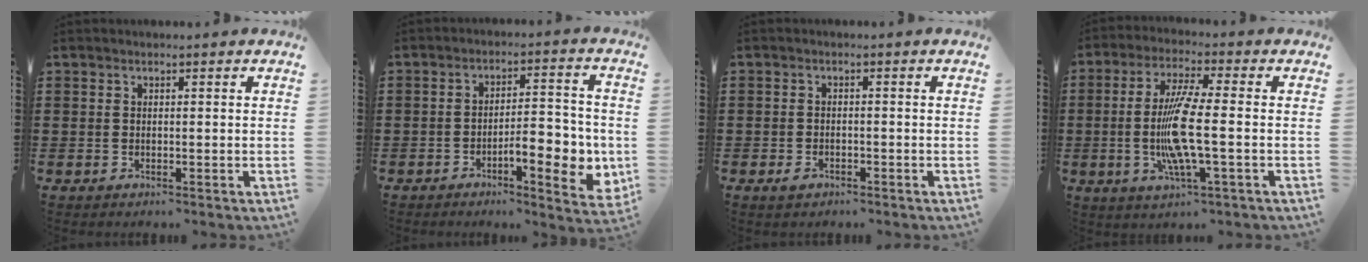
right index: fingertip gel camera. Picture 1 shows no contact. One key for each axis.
{"total": 8.0, "fx": -2.8, "fy": 2.7, "fz": 7.0, "tx": -0.089, "ty": -0.005, "tz": -0.048}
{"total": 1.5, "fx": -1.1, "fy": 0.8, "fz": 0.8, "tx": -0.018, "ty": 0.000, "tz": -0.022}
{"total": 10.0, "fx": -1.2, "fy": 0.8, "fz": 9.9, "tx": -0.205, "ty": -0.020, "tz": -0.031}